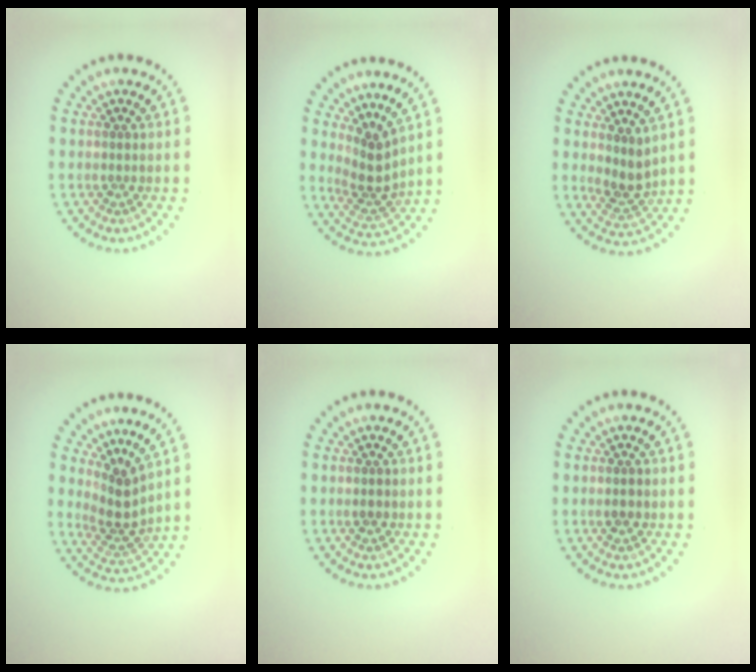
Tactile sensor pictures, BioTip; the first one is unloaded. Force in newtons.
{"total": 2.9, "press": 2.0, "slide": 2.1}
{"total": 2.6, "press": 2.1, "slide": 1.5}
{"total": 2.9, "press": 2.0, "slide": 2.1}
{"total": 1.0, "press": 1.0, "slide": 0.2}
{"total": 1.2, "press": 1.1, "slide": 0.2}